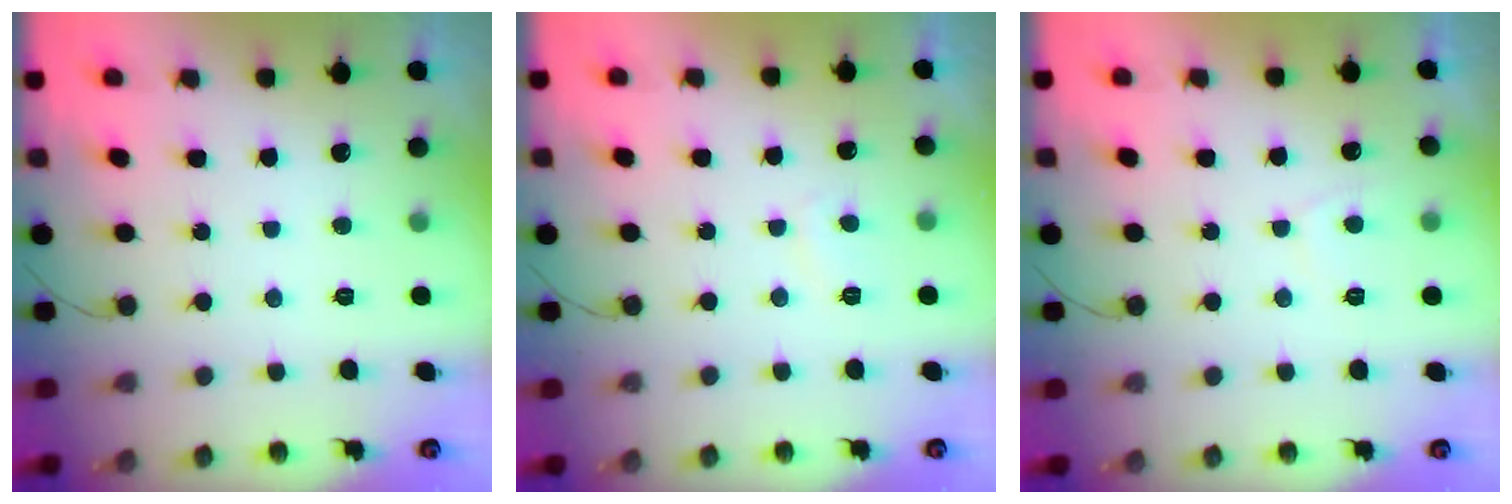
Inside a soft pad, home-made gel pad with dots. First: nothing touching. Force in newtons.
{"total": 1.7, "press": 1.6, "slide": 0.6}
{"total": 1.6, "press": 1.5, "slide": 0.6}